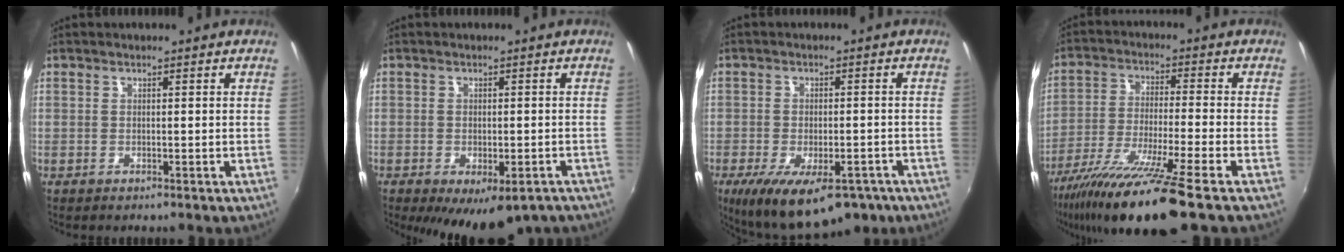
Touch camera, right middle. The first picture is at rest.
{"total": 12.2, "force": [-7.6, 5.8, 7.6], "torque": [-0.134, -0.033, -0.093]}
{"total": 17.3, "force": [-10.5, 7.5, 11.5], "torque": [-0.214, -0.041, -0.150]}
{"total": 17.1, "force": [-12.4, -0.4, 11.8], "torque": [-0.234, -0.052, -0.216]}